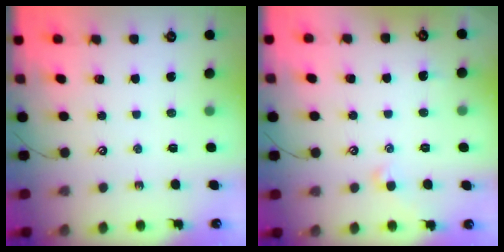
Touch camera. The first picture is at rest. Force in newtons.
{"total": 0.7, "press": 0.3, "slide": 0.6}